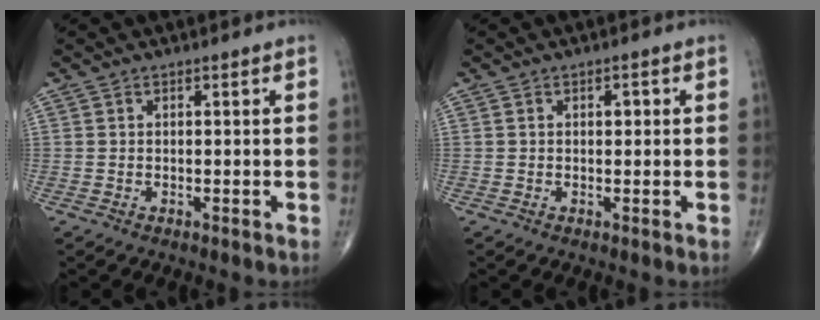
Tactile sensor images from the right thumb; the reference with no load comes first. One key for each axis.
{"total": 1.1, "fx": 0.2, "fy": 0.7, "fz": 0.8, "tx": -0.005, "ty": 0.001, "tz": 0.000}